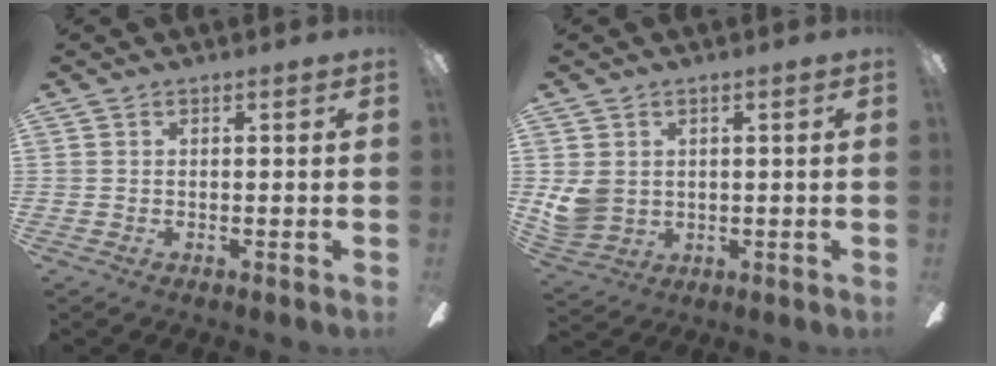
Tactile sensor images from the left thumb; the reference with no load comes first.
{"total": 6.1, "force": [1.3, 5.3, 2.7], "torque": [-0.063, 0.007, 0.028]}